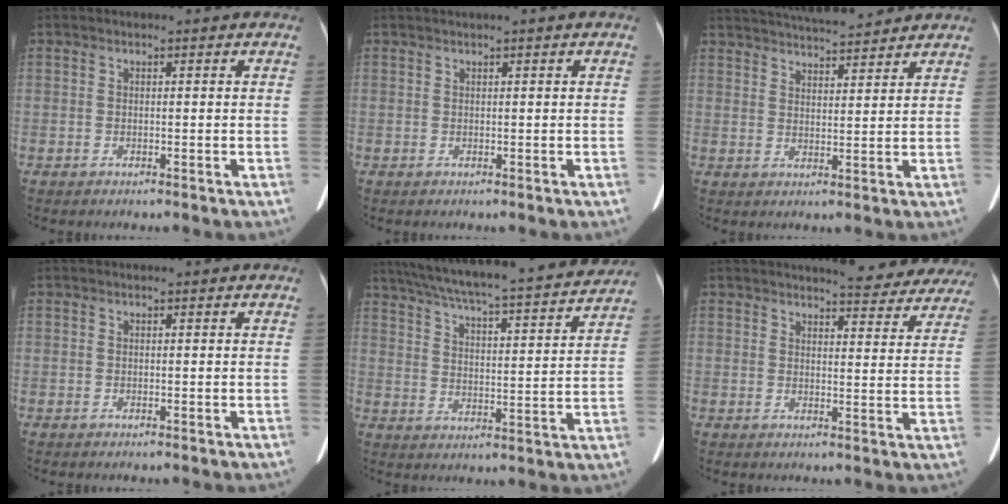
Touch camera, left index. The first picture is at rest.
{"total": 0.7, "force": [0.5, 0.0, 0.5], "torque": [-0.009, 0.019, 0.016]}
{"total": 14.7, "force": [13.4, 2.3, 5.5], "torque": [-0.099, 0.032, 0.204]}
{"total": 0.0}
{"total": 25.2, "force": [22.5, 1.9, 11.2], "torque": [-0.188, -0.009, 0.305]}
{"total": 13.6, "force": [12.6, 3.3, 3.7], "torque": [-0.015, -0.017, 0.127]}